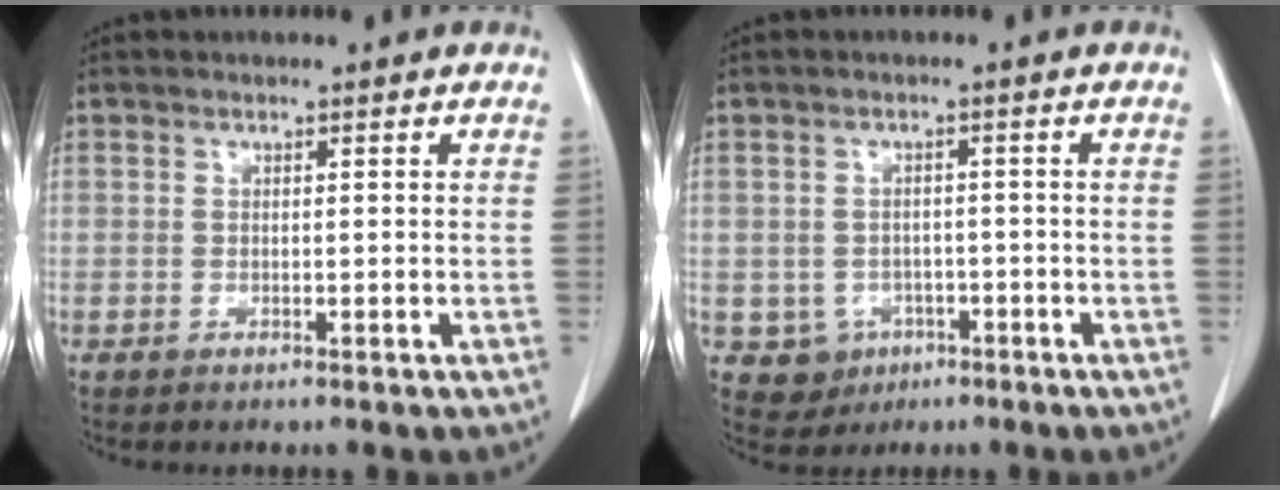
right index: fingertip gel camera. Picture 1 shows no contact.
{"total": 4.5, "force": [-1.6, 4.2, 0.7], "torque": [-0.005, 0.009, -0.015]}